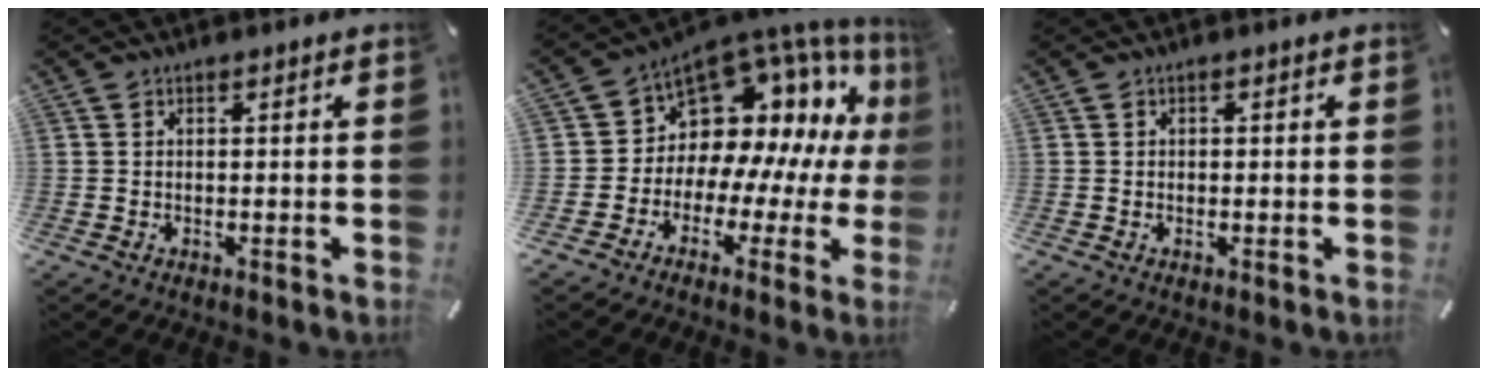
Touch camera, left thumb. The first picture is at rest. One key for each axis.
{"total": 11.7, "fx": 6.3, "fy": 8.8, "fz": 4.4, "tx": -0.070, "ty": -0.087, "tz": 0.121}
{"total": 0.6, "fx": -0.1, "fy": 0.5, "fz": 0.3, "tx": -0.007, "ty": 0.002, "tz": -0.002}